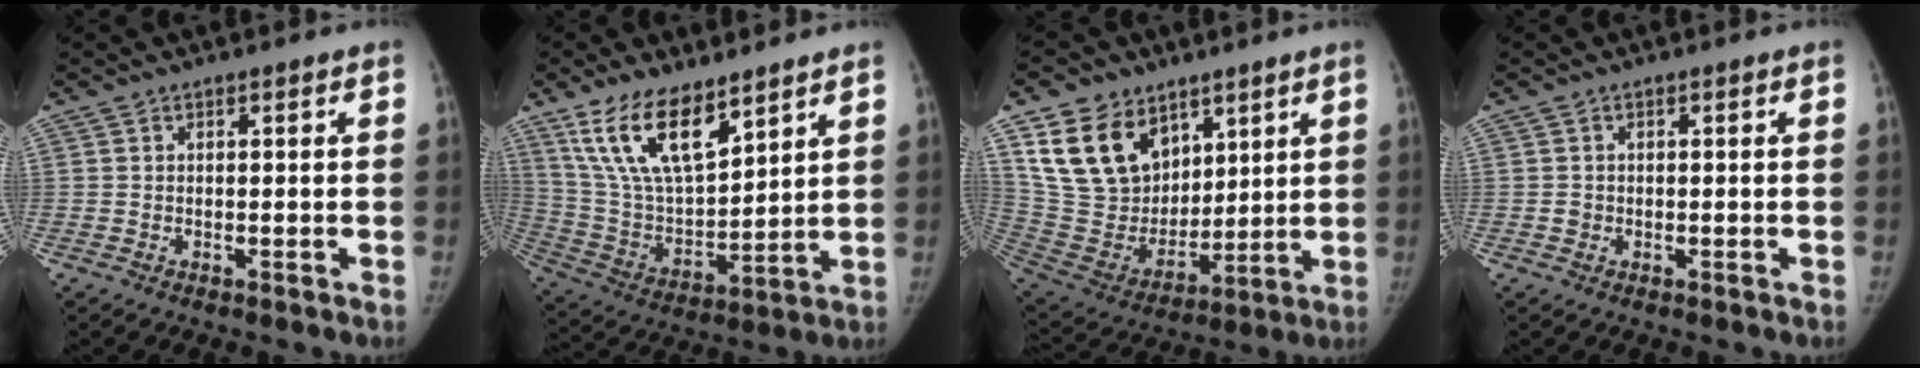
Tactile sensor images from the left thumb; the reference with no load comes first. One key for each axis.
{"total": 16.7, "fx": 10.7, "fy": 6.9, "fz": 10.8, "tx": -0.173, "ty": -0.052, "tz": 0.218}
{"total": 19.1, "fx": 10.1, "fy": 13.3, "fz": 9.2, "tx": -0.137, "ty": -0.039, "tz": 0.206}
{"total": 1.2, "fx": -0.2, "fy": 1.2, "fz": 0.2, "tx": 0.000, "ty": 0.003, "tz": -0.002}